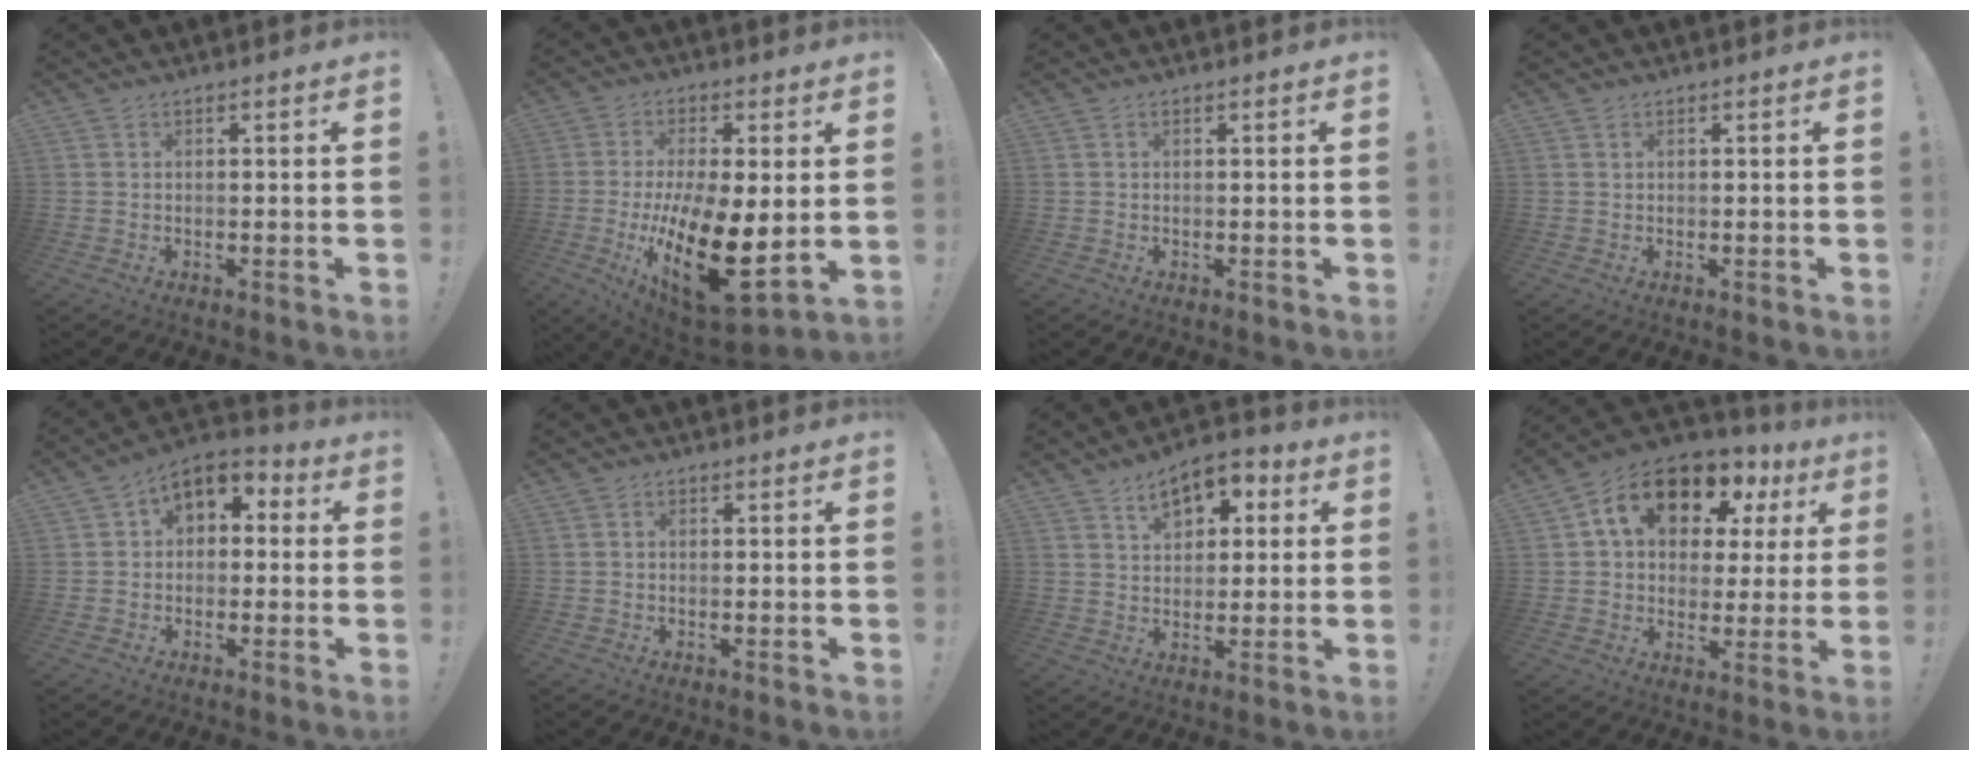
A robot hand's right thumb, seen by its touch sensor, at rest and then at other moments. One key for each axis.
{"total": 21.4, "fx": -3.9, "fy": 9.5, "fz": 18.8, "tx": -0.338, "ty": -0.001, "tz": -0.047}
{"total": 0.0}
{"total": 0.6, "fx": 0.4, "fy": 0.3, "fz": 0.3, "tx": -0.002, "ty": -0.002, "tz": 0.008}
{"total": 6.9, "fx": 1.8, "fy": 5.5, "fz": 3.8, "tx": -0.058, "ty": 0.004, "tz": 0.041}
{"total": 0.7, "fx": -0.3, "fy": 0.6, "fz": 0.3, "tx": -0.013, "ty": 0.005, "tz": -0.005}
{"total": 9.7, "fx": 4.8, "fy": 6.4, "fz": 5.4, "tx": -0.082, "ty": -0.015, "tz": 0.088}
{"total": 16.1, "fx": 8.1, "fy": 10.0, "fz": 9.7, "tx": -0.161, "ty": -0.036, "tz": 0.141}